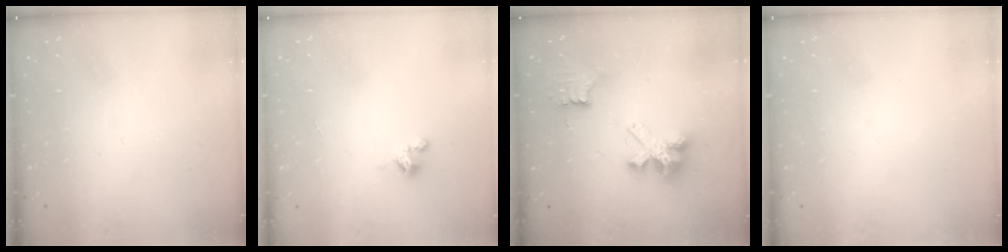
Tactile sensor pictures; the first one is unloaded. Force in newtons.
{"total": 1.8, "press": 1.7, "slide": 0.4}
{"total": 7.9, "press": 7.9, "slide": 0.6}
{"total": 0.0}